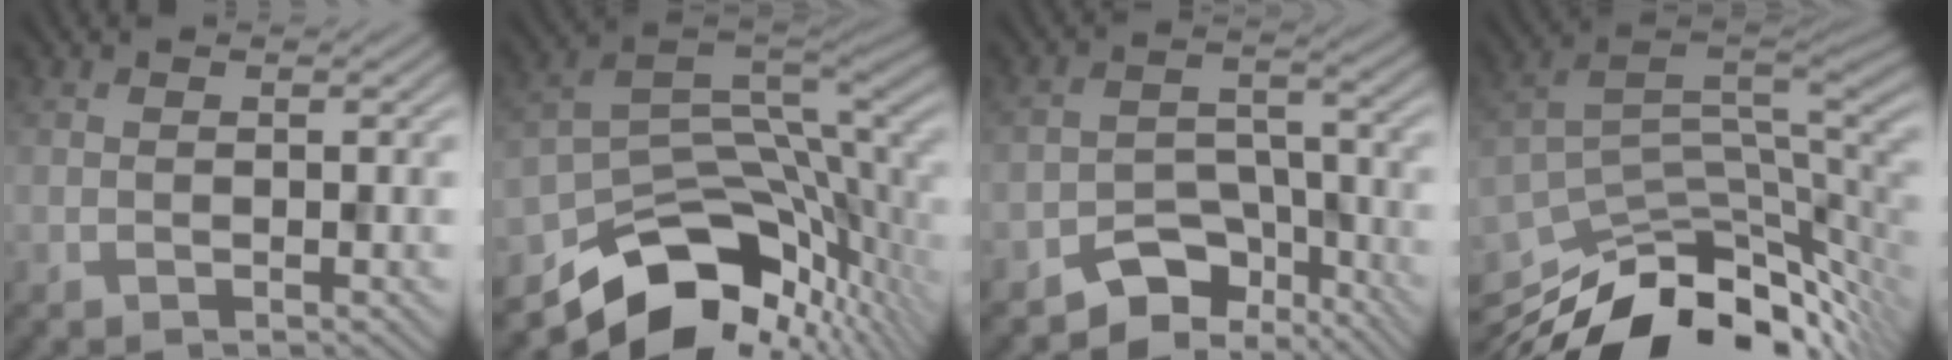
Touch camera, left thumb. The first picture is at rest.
{"total": 14.1, "force": [-7.7, 7.4, 9.3], "torque": [-0.168, -0.022, -0.121]}
{"total": 7.4, "force": [-5.5, 3.9, 3.1], "torque": [-0.035, -0.005, -0.098]}
{"total": 14.2, "force": [-9.4, 5.5, 9.1], "torque": [-0.179, -0.020, -0.146]}